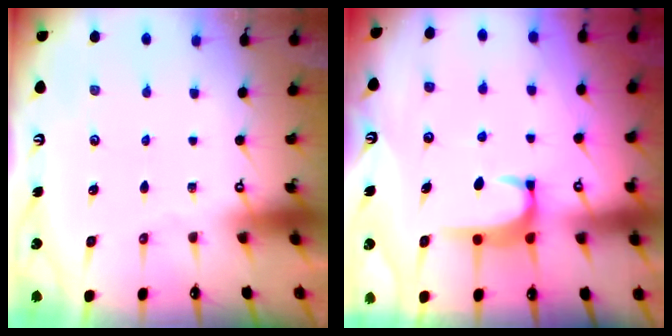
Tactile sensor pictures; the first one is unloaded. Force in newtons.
{"total": 2.0, "press": 1.9, "slide": 0.6}